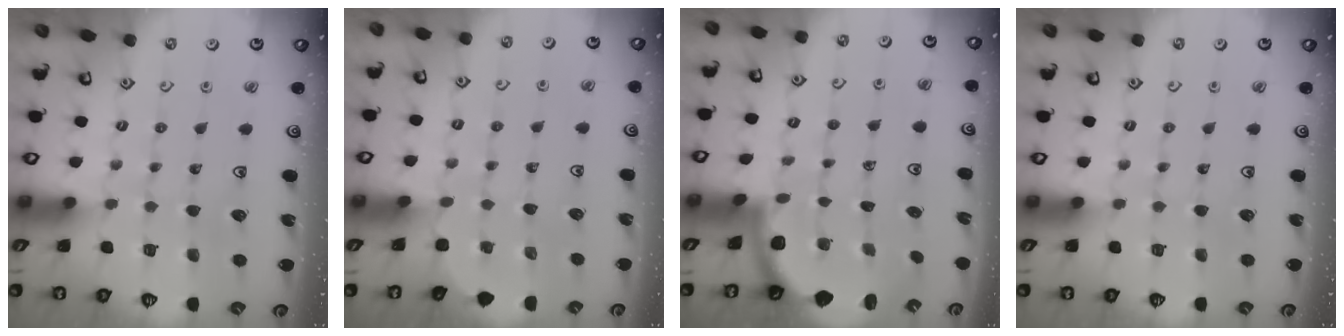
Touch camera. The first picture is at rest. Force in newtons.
{"total": 2.1, "press": 2.1, "slide": 0.2}
{"total": 1.8, "press": 1.8, "slide": 0.1}
{"total": 0.0}